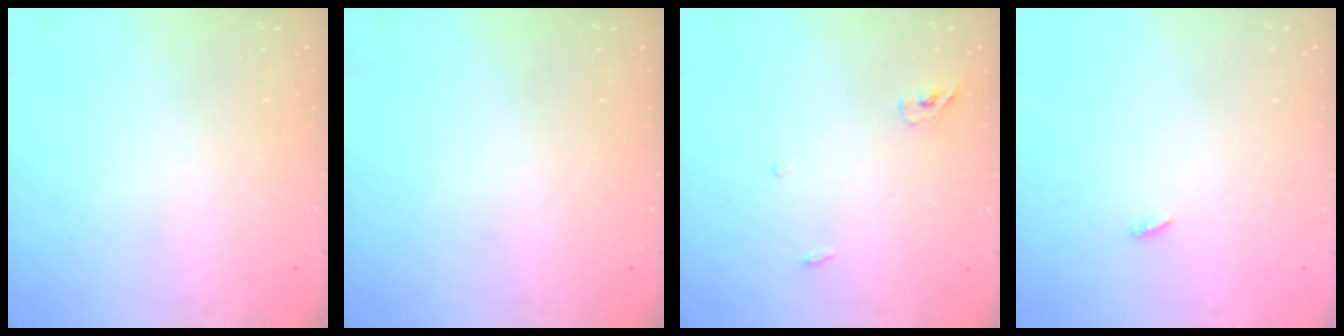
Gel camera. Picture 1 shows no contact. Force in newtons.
{"total": 0.0}
{"total": 3.7, "press": 3.6, "slide": 1.0}
{"total": 2.3, "press": 2.3, "slide": 0.2}